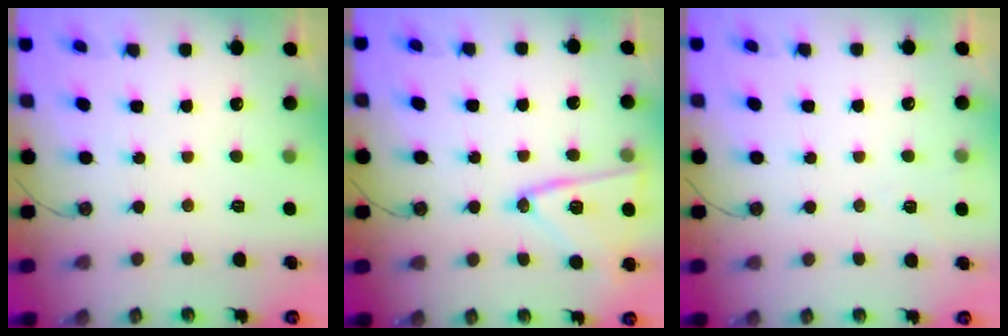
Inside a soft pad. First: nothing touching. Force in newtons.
{"total": 14.7, "press": 14.4, "slide": 3.1}
{"total": 5.1, "press": 3.1, "slide": 4.1}